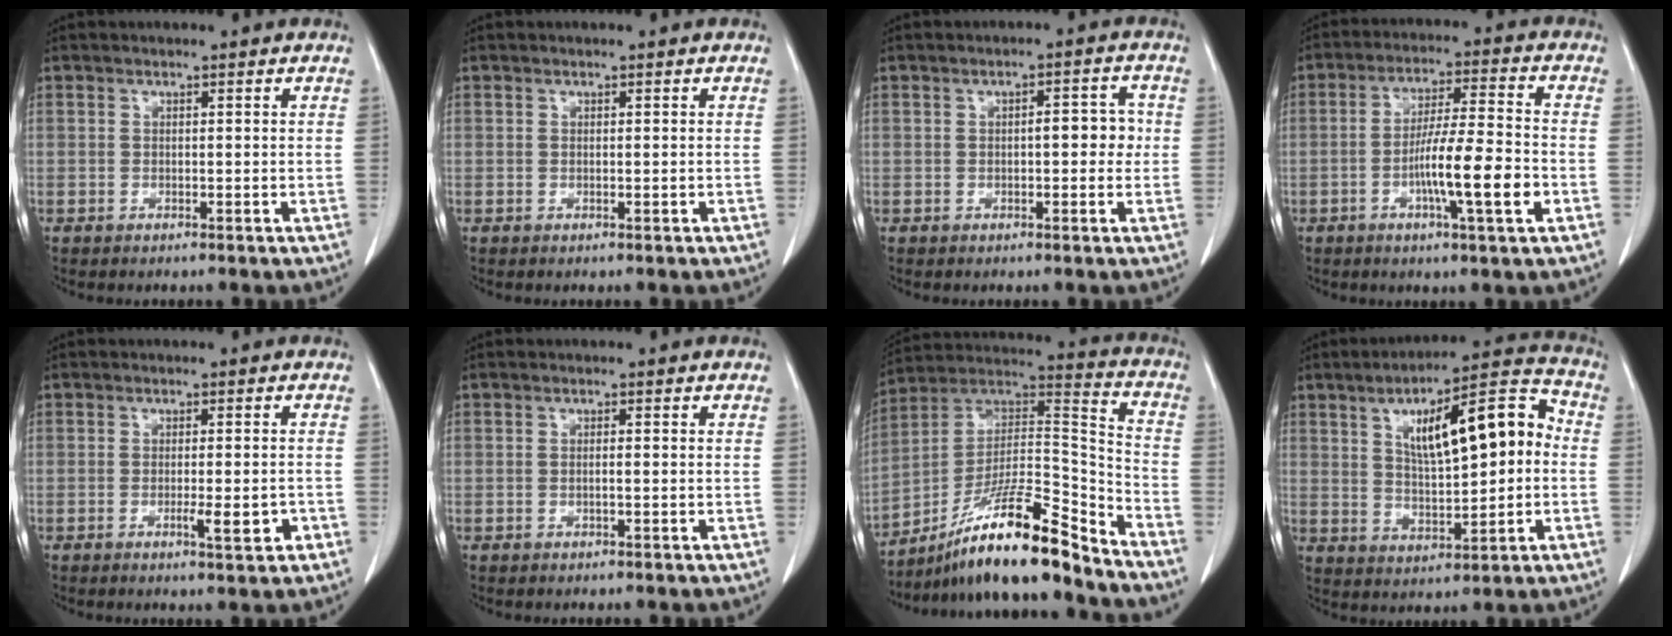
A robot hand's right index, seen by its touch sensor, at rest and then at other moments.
{"total": 0.0}
{"total": 4.0, "force": [0.0, 1.7, 3.6], "torque": [-0.047, 0.015, -0.001]}
{"total": 10.6, "force": [-3.2, 0.2, 10.1], "torque": [-0.173, -0.004, -0.056]}
{"total": 3.6, "force": [-1.3, 0.6, 3.3], "torque": [-0.048, -0.001, -0.014]}
{"total": 0.6, "force": [-0.1, 0.0, 0.6], "torque": [-0.010, 0.003, 0.000]}
{"total": 18.8, "force": [-14.6, 0.9, 11.7], "torque": [-0.210, 0.020, -0.259]}
{"total": 14.9, "force": [2.5, 4.3, 14.0], "torque": [-0.212, 0.036, 0.040]}